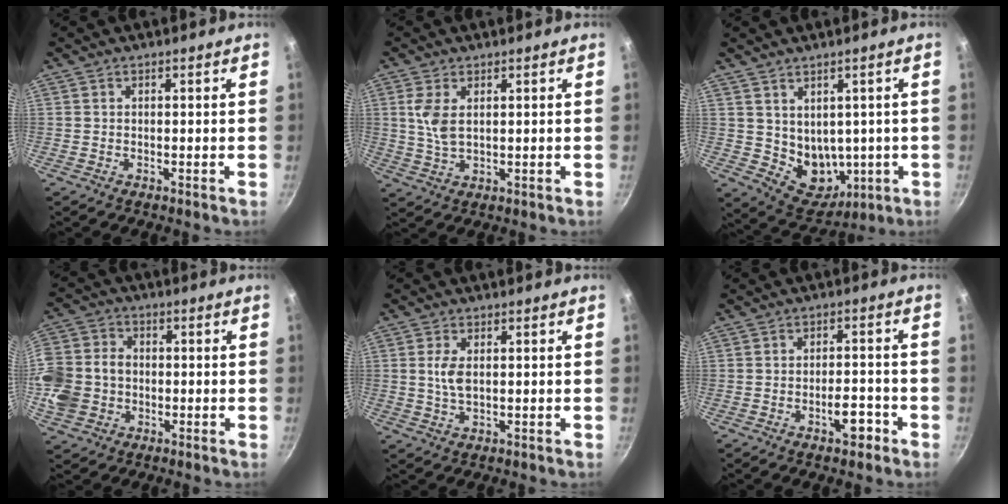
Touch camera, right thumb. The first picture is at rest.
{"total": 5.1, "force": [1.5, 2.5, 4.2], "torque": [-0.094, -0.002, 0.037]}
{"total": 9.1, "force": [-0.1, 7.1, 5.8], "torque": [-0.051, -0.009, 0.033]}
{"total": 15.5, "force": [-2.1, 12.9, 8.3], "torque": [-0.191, 0.023, -0.037]}
{"total": 3.8, "force": [0.5, 1.9, 3.2], "torque": [-0.074, -0.004, 0.012]}
{"total": 4.8, "force": [-2.4, 2.1, 3.5], "torque": [-0.041, 0.022, -0.035]}